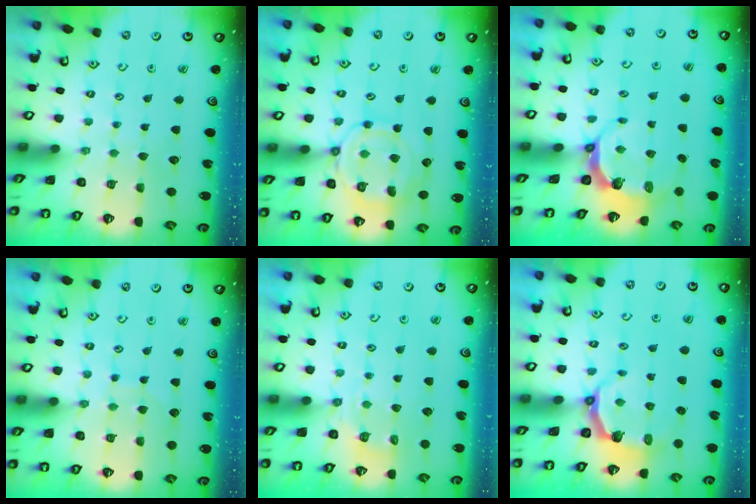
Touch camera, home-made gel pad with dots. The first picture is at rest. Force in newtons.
{"total": 12.7, "press": 12.6, "slide": 1.4}
{"total": 5.8, "press": 4.7, "slide": 3.4}
{"total": 7.6, "press": 7.6, "slide": 0.6}
{"total": 3.6, "press": 3.1, "slide": 1.8}
{"total": 4.5, "press": 2.9, "slide": 3.4}